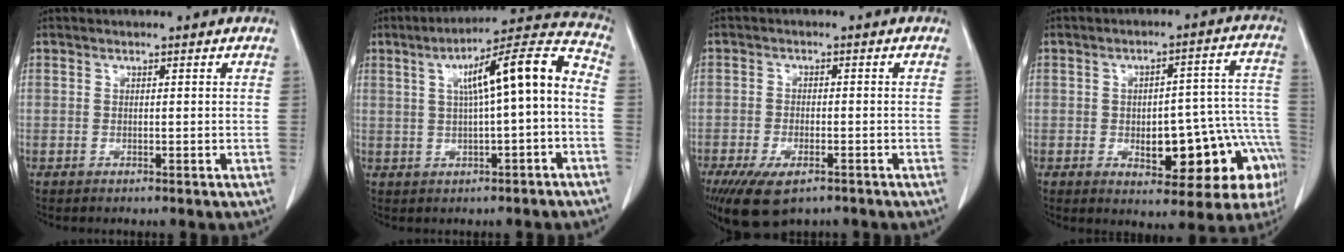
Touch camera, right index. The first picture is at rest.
{"total": 11.8, "force": [0.6, 1.1, 11.7], "torque": [-0.168, 0.038, 0.008]}
{"total": 8.7, "force": [-5.7, 3.6, 5.5], "torque": [-0.100, -0.014, -0.092]}
{"total": 17.1, "force": [-5.7, 6.7, 14.7], "torque": [-0.104, 0.049, -0.055]}